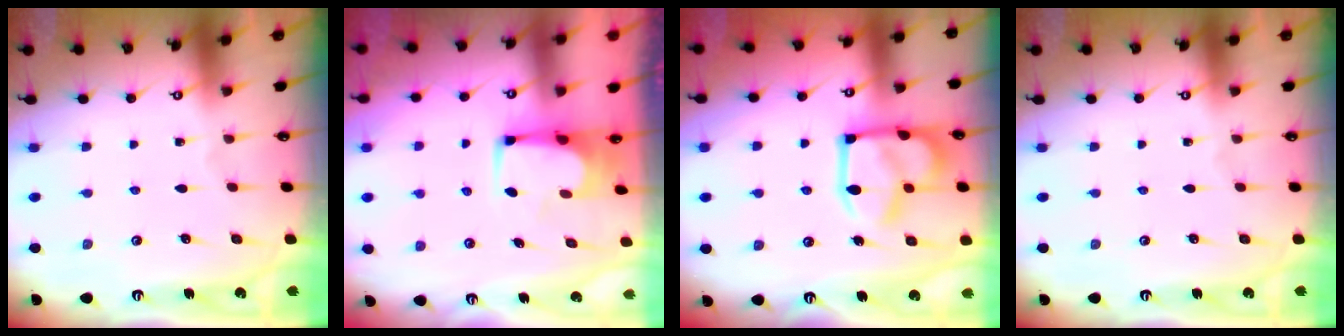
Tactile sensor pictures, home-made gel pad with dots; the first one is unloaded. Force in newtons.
{"total": 5.9, "press": 5.9, "slide": 0.3}
{"total": 17.4, "press": 17.3, "slide": 1.9}
{"total": 0.0}